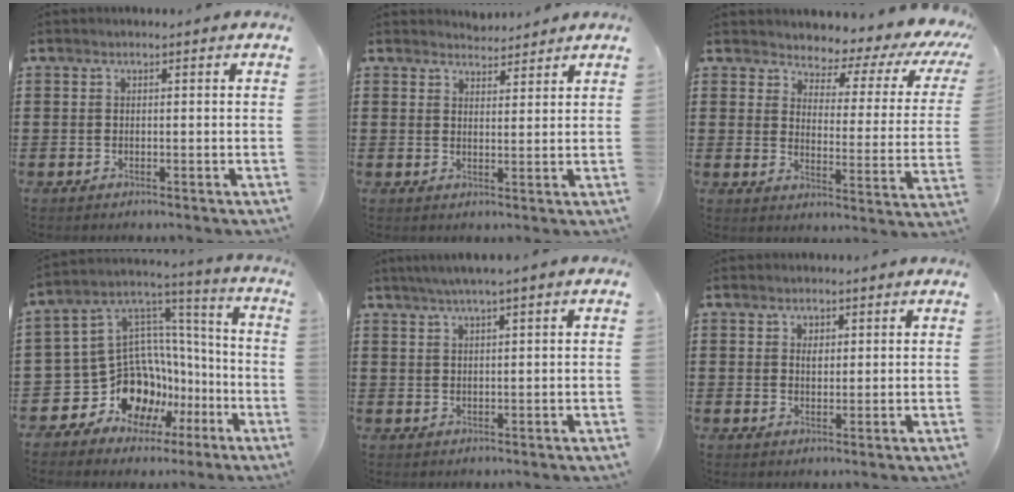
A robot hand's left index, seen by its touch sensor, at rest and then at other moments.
{"total": 3.2, "force": [3.1, 0.6, -0.1], "torque": [-0.005, -0.005, 0.059]}
{"total": 3.6, "force": [3.0, 1.2, 1.5], "torque": [-0.046, -0.032, 0.041]}
{"total": 12.2, "force": [-4.5, 10.6, 4.0], "torque": [-0.128, -0.016, -0.063]}
{"total": 2.3, "force": [1.5, -0.4, 1.7], "torque": [-0.034, 0.000, 0.027]}
{"total": 1.9, "force": [1.2, 1.1, 0.8], "torque": [-0.011, 0.000, 0.022]}